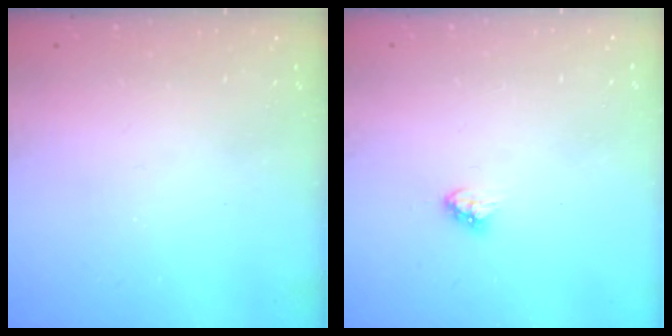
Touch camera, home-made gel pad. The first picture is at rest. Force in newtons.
{"total": 3.5, "press": 3.5, "slide": 0.2}